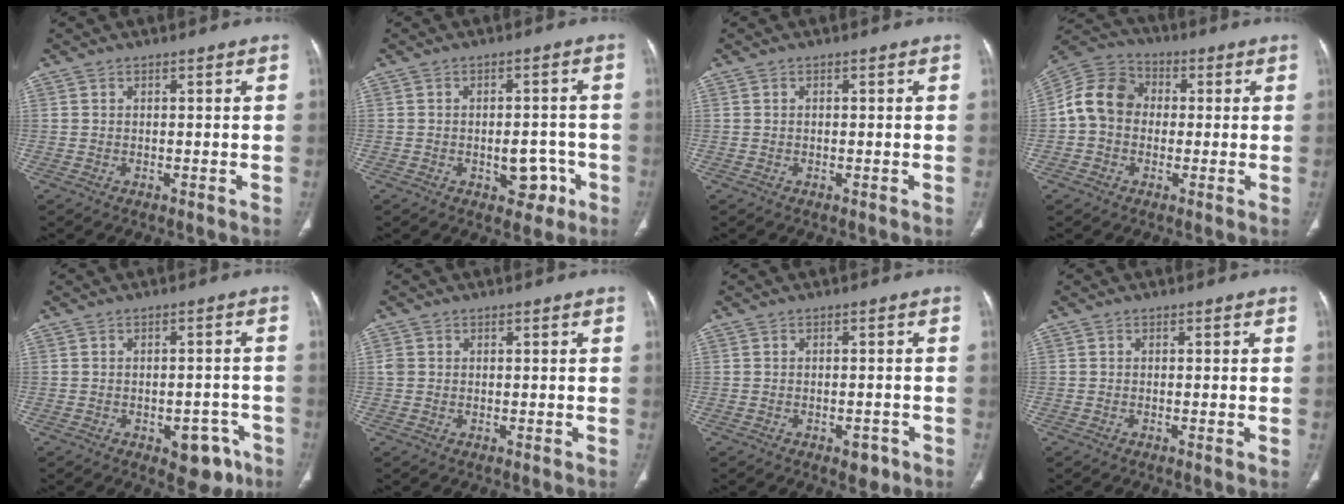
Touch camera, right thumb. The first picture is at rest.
{"total": 5.9, "force": [-2.3, 3.8, 3.9], "torque": [-0.025, 0.020, -0.023]}
{"total": 0.0}
{"total": 11.0, "force": [-0.1, 9.2, 6.0], "torque": [-0.098, 0.033, -0.015]}
{"total": 7.2, "force": [-3.8, 4.1, 4.6], "torque": [-0.030, 0.026, -0.040]}
{"total": 1.4, "force": [0.1, 1.2, 0.6], "torque": [-0.011, 0.003, 0.005]}
{"total": 3.0, "force": [-1.7, 1.6, 1.9], "torque": [-0.013, 0.007, -0.016]}
{"total": 0.7, "force": [-0.2, 0.1, 0.7], "torque": [-0.020, -0.004, -0.005]}